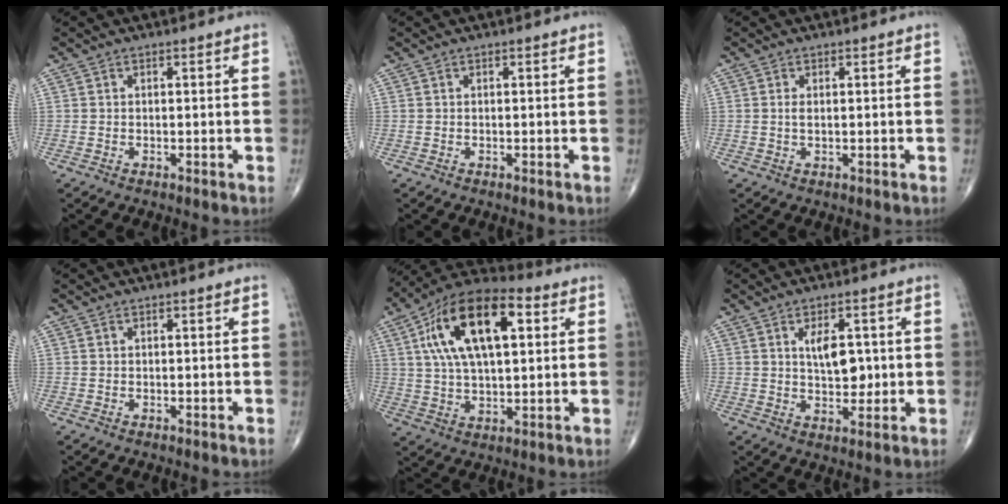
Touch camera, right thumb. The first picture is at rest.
{"total": 0.0}
{"total": 1.2, "force": [0.2, 0.5, 1.0], "torque": [-0.025, -0.003, 0.006]}
{"total": 0.0}
{"total": 19.9, "force": [5.7, 9.3, 16.6], "torque": [-0.285, 0.015, 0.090]}
{"total": 6.5, "force": [1.3, 3.6, 5.3], "torque": [-0.065, -0.009, 0.024]}